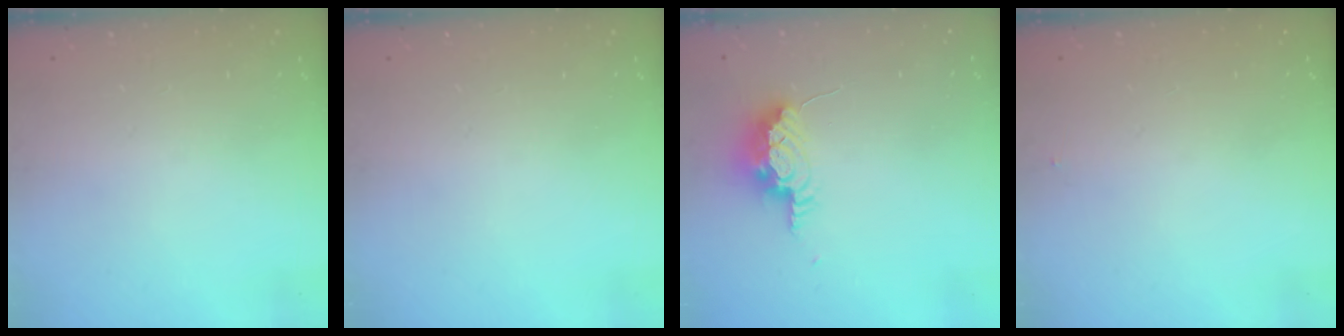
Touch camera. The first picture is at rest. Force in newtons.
{"total": 0.0}
{"total": 8.3, "press": 8.0, "slide": 2.1}
{"total": 5.7, "press": 1.1, "slide": 5.6}